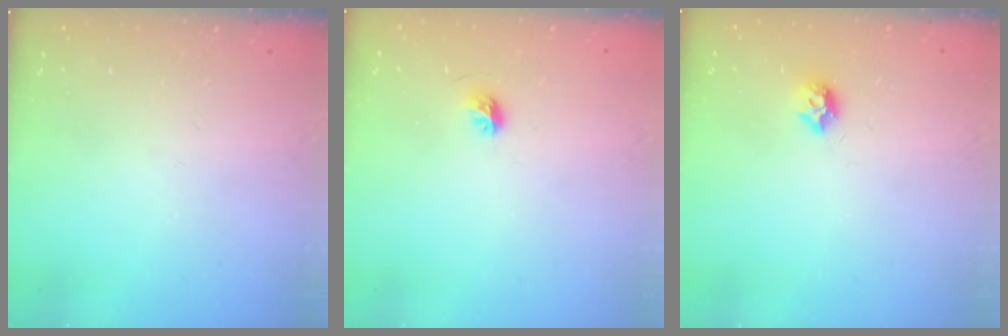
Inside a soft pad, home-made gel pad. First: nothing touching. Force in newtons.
{"total": 4.5, "press": 4.3, "slide": 1.4}
{"total": 7.5, "press": 7.4, "slide": 0.6}